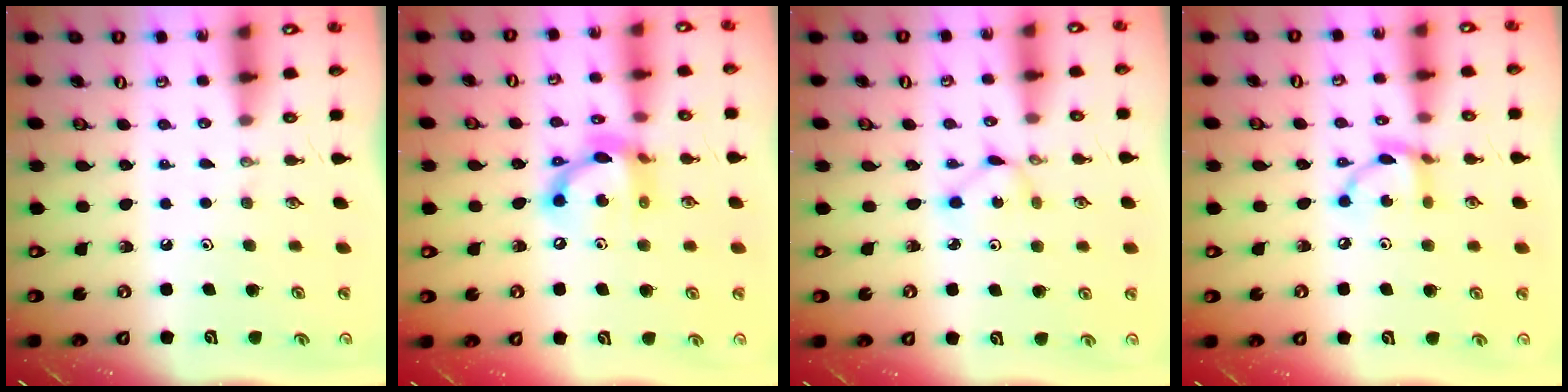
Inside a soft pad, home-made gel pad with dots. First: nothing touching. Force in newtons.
{"total": 13.2, "press": 13.2, "slide": 0.4}
{"total": 1.9, "press": 1.9, "slide": 0.2}
{"total": 9.0, "press": 9.0, "slide": 0.3}